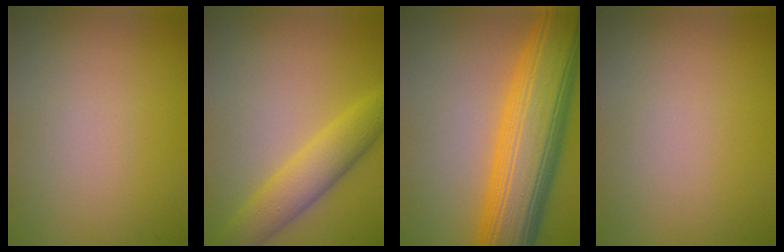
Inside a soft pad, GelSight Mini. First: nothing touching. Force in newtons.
{"total": 4.4, "press": 4.3, "slide": 0.2}
{"total": 12.0, "press": 12.0, "slide": 0.3}
{"total": 0.0}